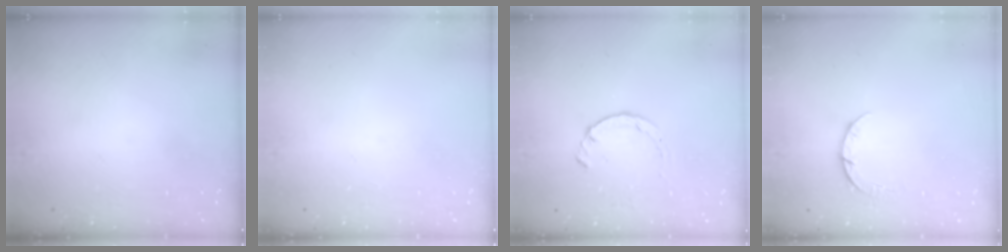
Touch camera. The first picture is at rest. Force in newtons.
{"total": 0.0}
{"total": 2.8, "press": 2.8, "slide": 0.4}
{"total": 3.2, "press": 3.2, "slide": 0.5}